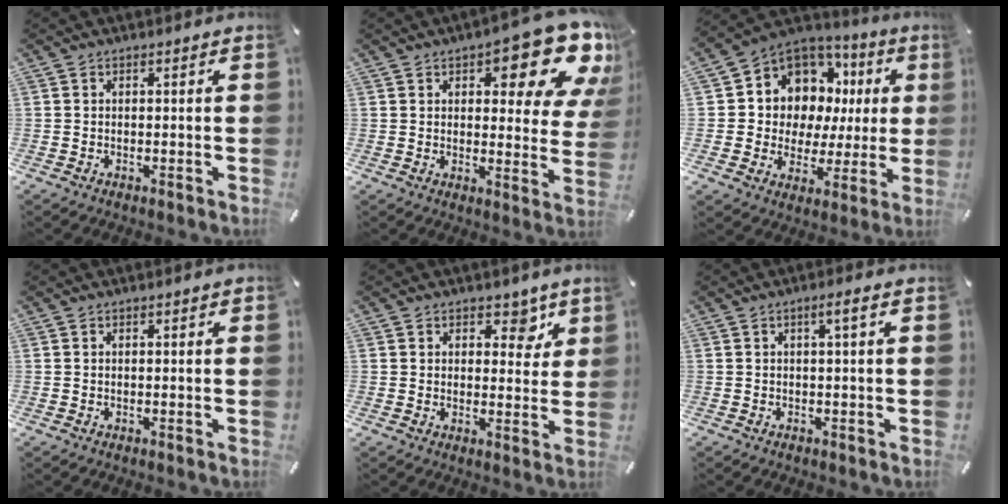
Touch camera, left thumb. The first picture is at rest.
{"total": 15.6, "force": [8.9, 6.2, 11.2], "torque": [-0.130, -0.063, 0.145]}
{"total": 10.0, "force": [4.2, 8.9, 2.2], "torque": [-0.048, -0.049, 0.083]}
{"total": 0.0}
{"total": 5.8, "force": [3.3, 3.9, 2.8], "torque": [-0.012, -0.016, 0.048]}
{"total": 2.8, "force": [0.4, 0.2, 2.8], "torque": [-0.052, 0.002, 0.004]}